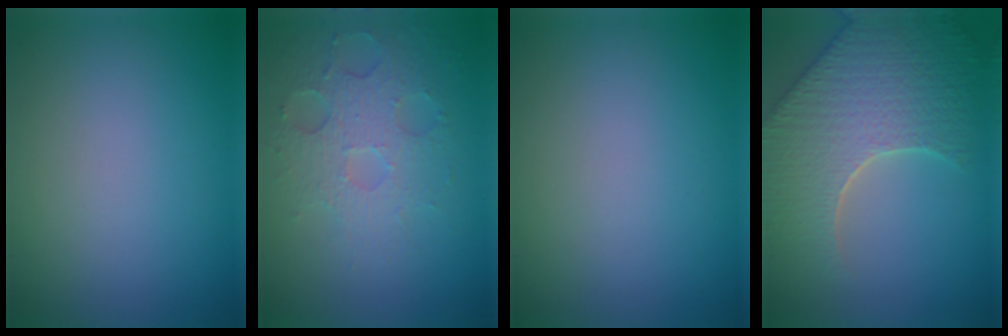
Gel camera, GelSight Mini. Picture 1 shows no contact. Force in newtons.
{"total": 3.7, "press": 3.3, "slide": 1.7}
{"total": 0.0}
{"total": 8.7, "press": 6.3, "slide": 6.0}